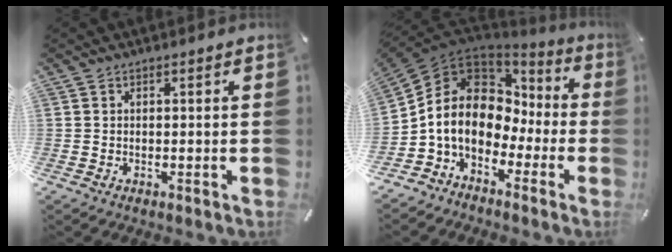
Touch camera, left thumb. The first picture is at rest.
{"total": 12.9, "force": [-0.4, 10.7, 7.1], "torque": [-0.162, -0.007, -0.012]}